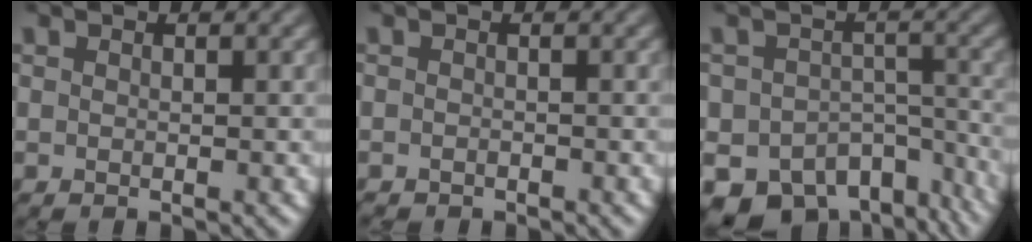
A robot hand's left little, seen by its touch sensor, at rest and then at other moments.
{"total": 0.6, "force": [-0.5, 0.1, -0.1], "torque": [0.004, -0.004, -0.011]}
{"total": 11.6, "force": [-8.3, 7.0, 4.3], "torque": [-0.055, -0.025, -0.097]}